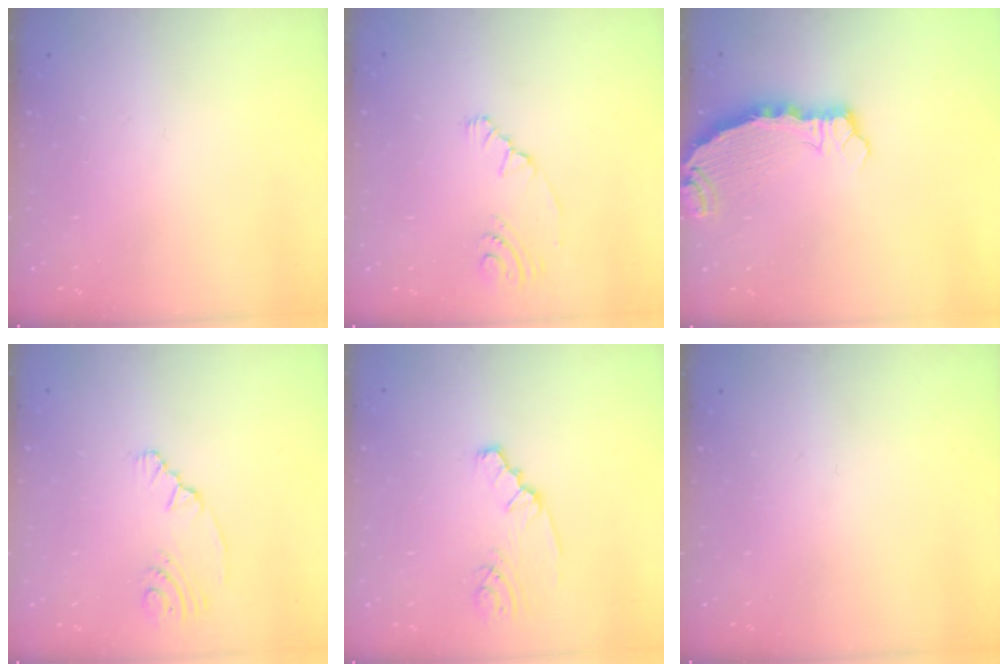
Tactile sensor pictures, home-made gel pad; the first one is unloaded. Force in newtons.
{"total": 5.4, "press": 0.8, "slide": 5.3}
{"total": 4.8, "press": 4.8, "slide": 0.3}
{"total": 2.8, "press": 2.3, "slide": 1.7}
{"total": 2.0, "press": 2.0, "slide": 0.1}
{"total": 0.0}